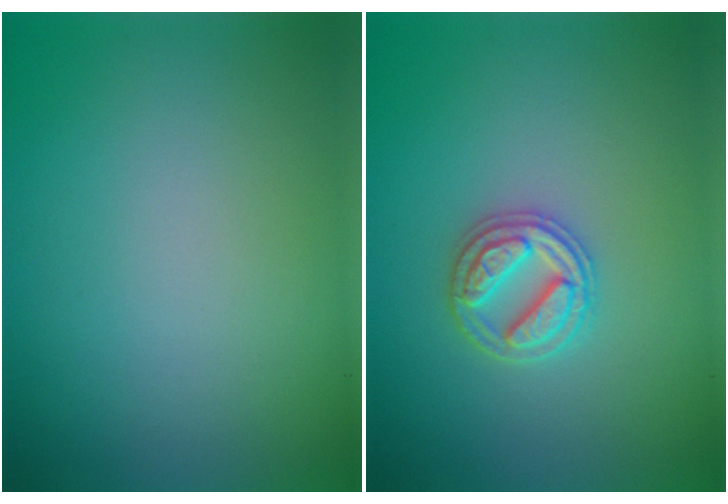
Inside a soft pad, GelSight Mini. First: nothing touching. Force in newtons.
{"total": 3.0, "press": 2.9, "slide": 0.4}